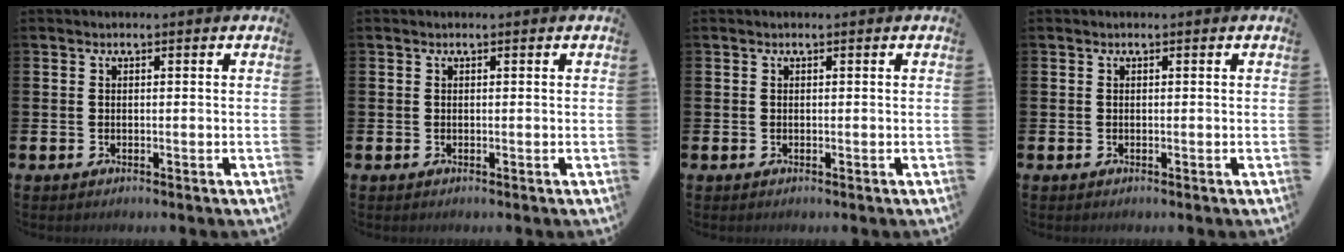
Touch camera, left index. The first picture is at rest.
{"total": 0.0}
{"total": 0.0}
{"total": 0.0}